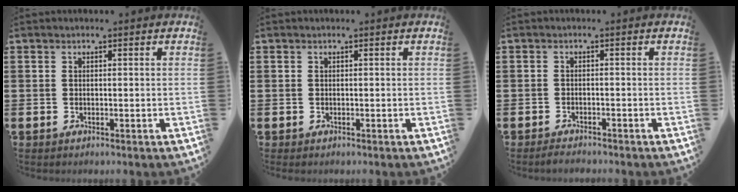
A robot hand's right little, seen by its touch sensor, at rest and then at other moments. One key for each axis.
{"total": 0.0}
{"total": 1.2, "fx": -1.2, "fy": 0.1, "fz": 0.2, "tx": -0.008, "ty": 0.000, "tz": -0.024}